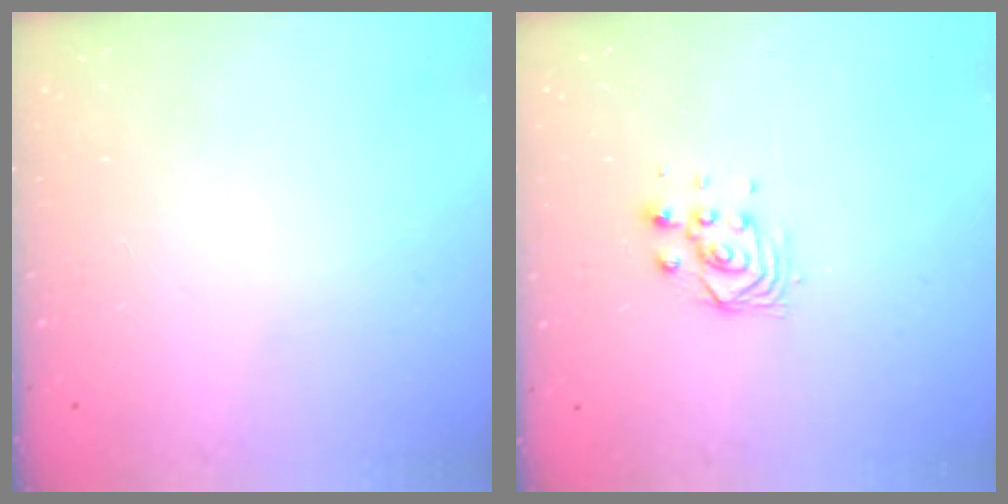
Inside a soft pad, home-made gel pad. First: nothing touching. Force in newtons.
{"total": 2.9, "press": 2.8, "slide": 0.8}